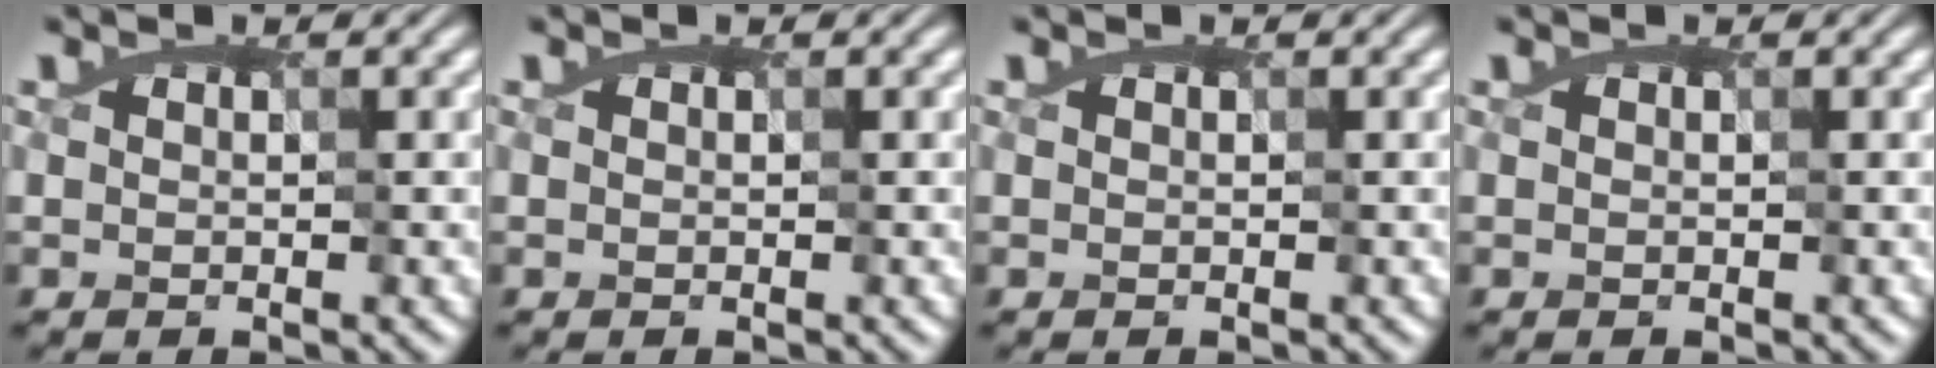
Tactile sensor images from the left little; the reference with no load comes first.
{"total": 0.0}
{"total": 0.0}
{"total": 0.0}